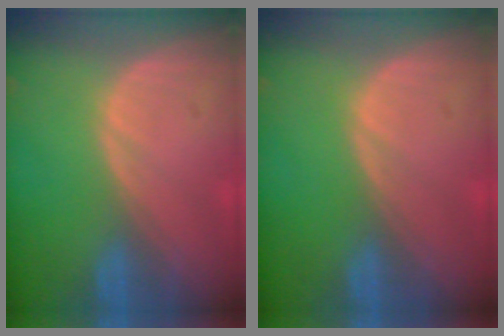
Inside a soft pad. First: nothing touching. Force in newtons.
{"total": 0.0}